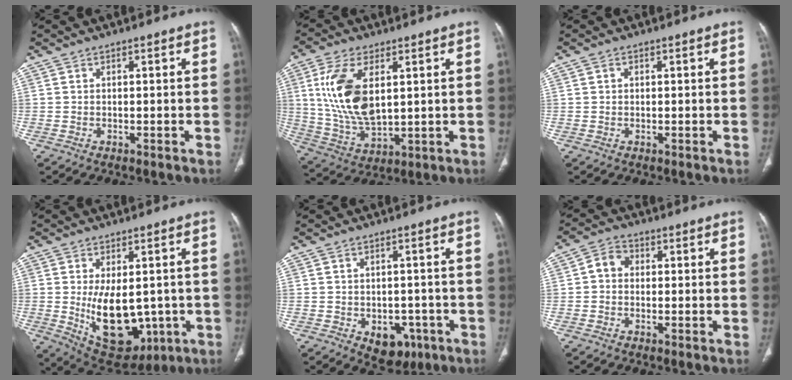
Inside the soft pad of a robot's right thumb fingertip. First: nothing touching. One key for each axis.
{"total": 15.1, "fx": 3.7, "fy": 7.8, "fz": 12.4, "tx": -0.253, "ty": -0.017, "tz": 0.083}
{"total": 0.6, "fx": 0.2, "fy": 0.5, "fz": 0.3, "tx": -0.002, "ty": 0.001, "tz": 0.003}
{"total": 14.9, "fx": -1.7, "fy": 8.7, "fz": 11.9, "tx": -0.156, "ty": -0.016, "tz": 0.007}
{"total": 7.0, "fx": -2.8, "fy": 4.9, "fz": 4.1, "tx": -0.028, "ty": 0.013, "tz": -0.024}
{"total": 3.9, "fx": 0.1, "fy": 3.3, "fz": 2.2, "tx": -0.025, "ty": 0.013, "tz": -0.008}